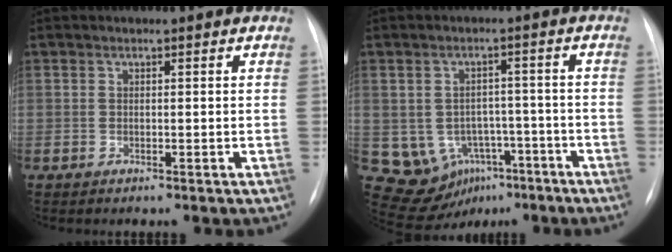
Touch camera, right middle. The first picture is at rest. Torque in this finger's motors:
{"motor_torque": [-0.20, -0.15, -0.01, -0.02]}